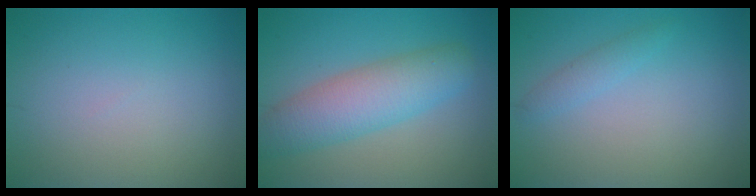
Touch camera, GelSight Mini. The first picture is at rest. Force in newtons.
{"total": 5.8, "press": 5.8, "slide": 0.1}
{"total": 1.3, "press": 1.3, "slide": 0.0}